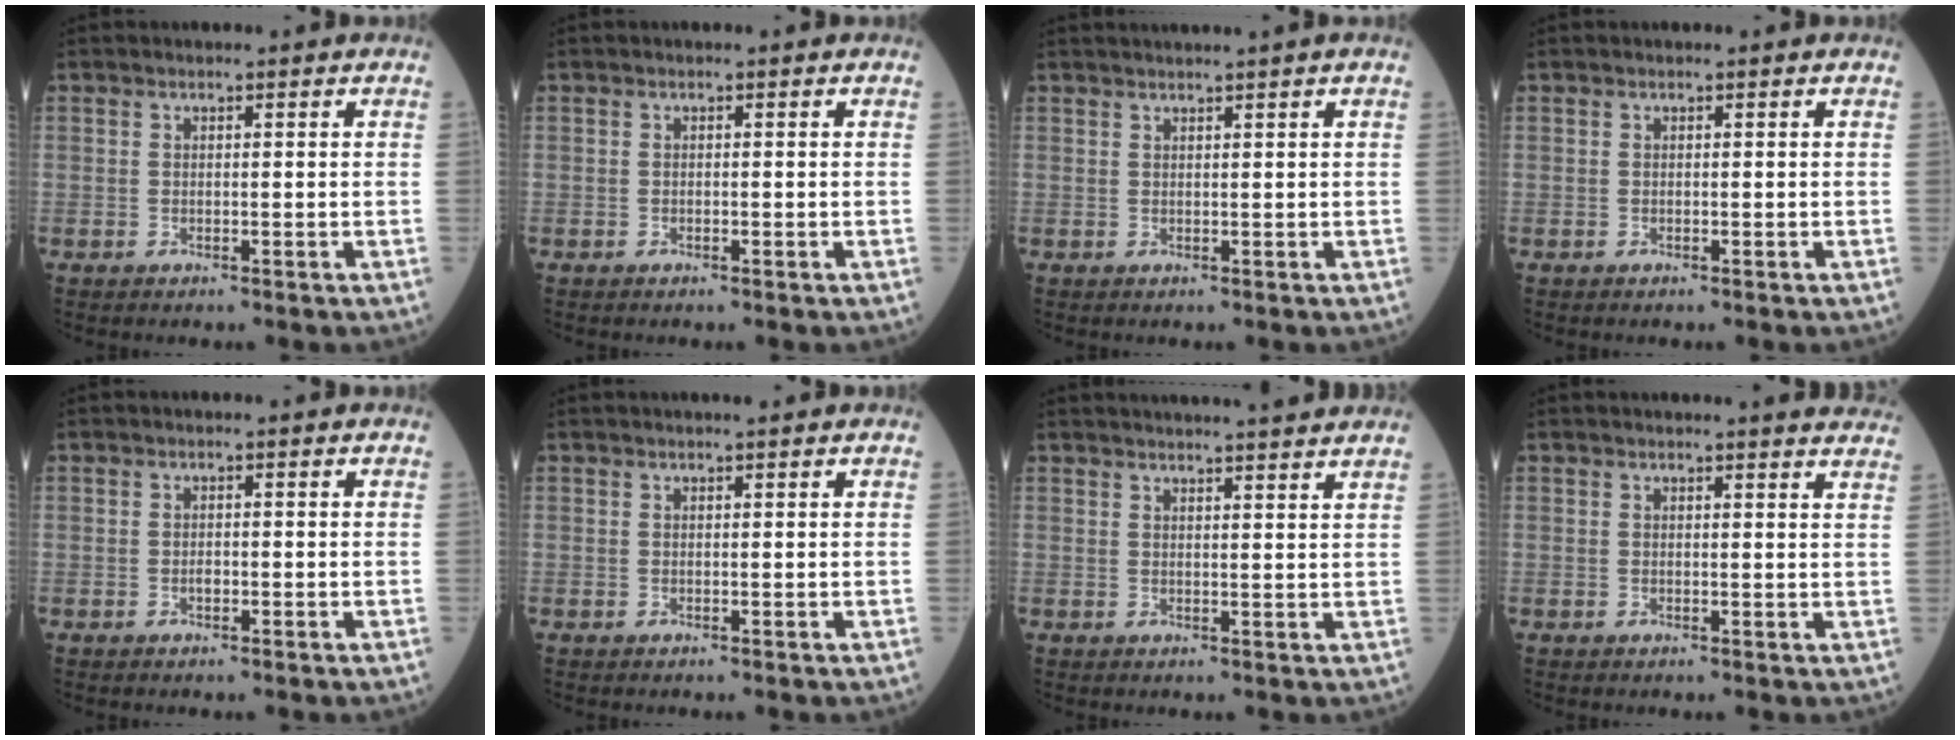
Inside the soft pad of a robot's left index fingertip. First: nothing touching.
{"total": 0.0}
{"total": 2.6, "force": [2.1, -0.9, 1.2], "torque": [-0.012, 0.013, 0.041]}
{"total": 0.0}
{"total": 0.8, "force": [-0.4, 0.4, 0.6], "torque": [-0.013, 0.001, -0.006]}
{"total": 1.4, "force": [1.1, 0.0, 0.9], "torque": [-0.011, 0.006, 0.017]}
{"total": 11.6, "force": [10.7, 0.0, 4.5], "torque": [-0.068, 0.015, 0.126]}
{"total": 9.7, "force": [9.3, 0.3, 2.7], "torque": [-0.021, -0.023, 0.078]}